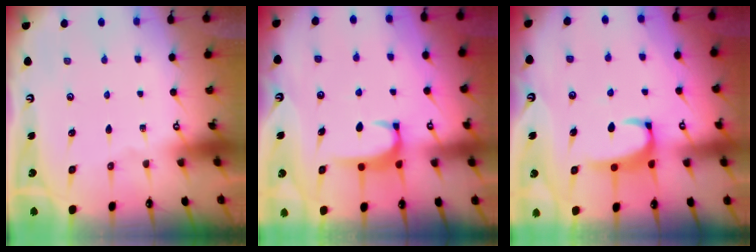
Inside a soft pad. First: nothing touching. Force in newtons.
{"total": 1.7, "press": 1.6, "slide": 0.5}
{"total": 2.9, "press": 2.8, "slide": 0.7}